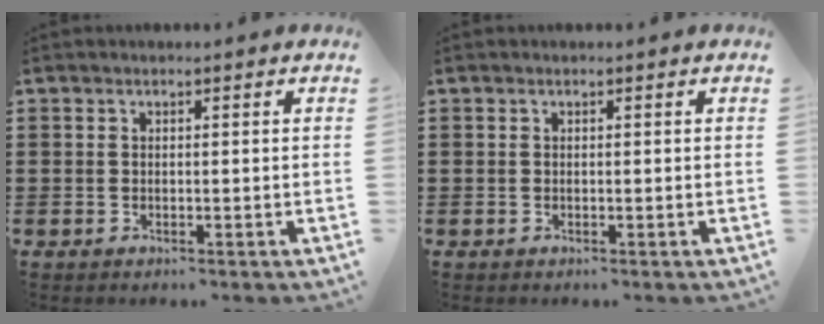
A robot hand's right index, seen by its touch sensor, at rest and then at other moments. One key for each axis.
{"total": 0.0}